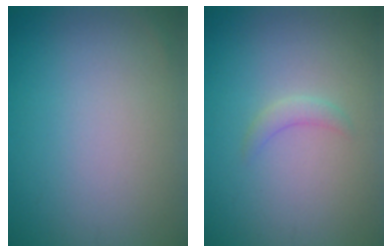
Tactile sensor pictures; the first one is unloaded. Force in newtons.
{"total": 1.2, "press": 1.2, "slide": 0.0}